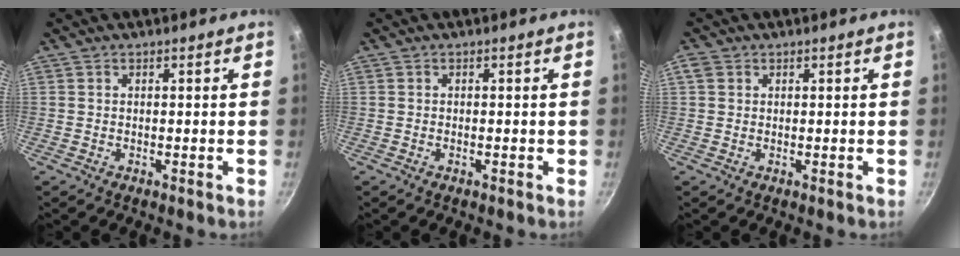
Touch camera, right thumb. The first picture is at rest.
{"total": 0.7, "force": [-0.2, 0.4, 0.5], "torque": [-0.007, 0.003, -0.005]}
{"total": 1.7, "force": [0.6, 1.4, 0.8], "torque": [-0.014, 0.000, 0.009]}